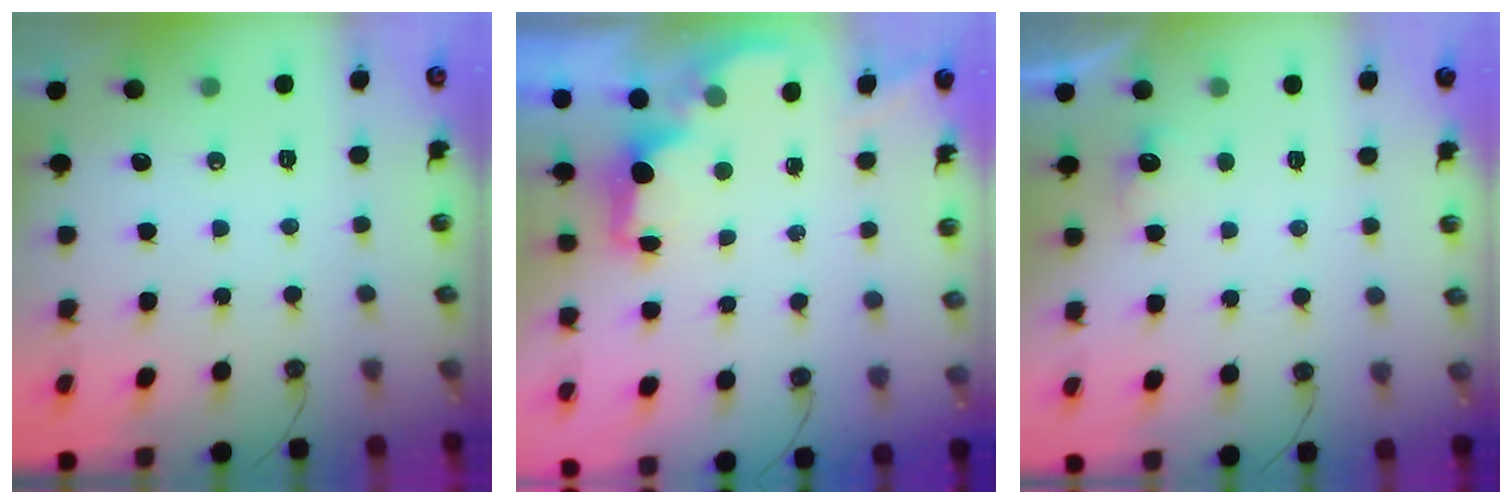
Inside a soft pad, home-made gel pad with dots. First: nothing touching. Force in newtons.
{"total": 1.8, "press": 1.6, "slide": 0.7}
{"total": 3.9, "press": 3.8, "slide": 0.8}